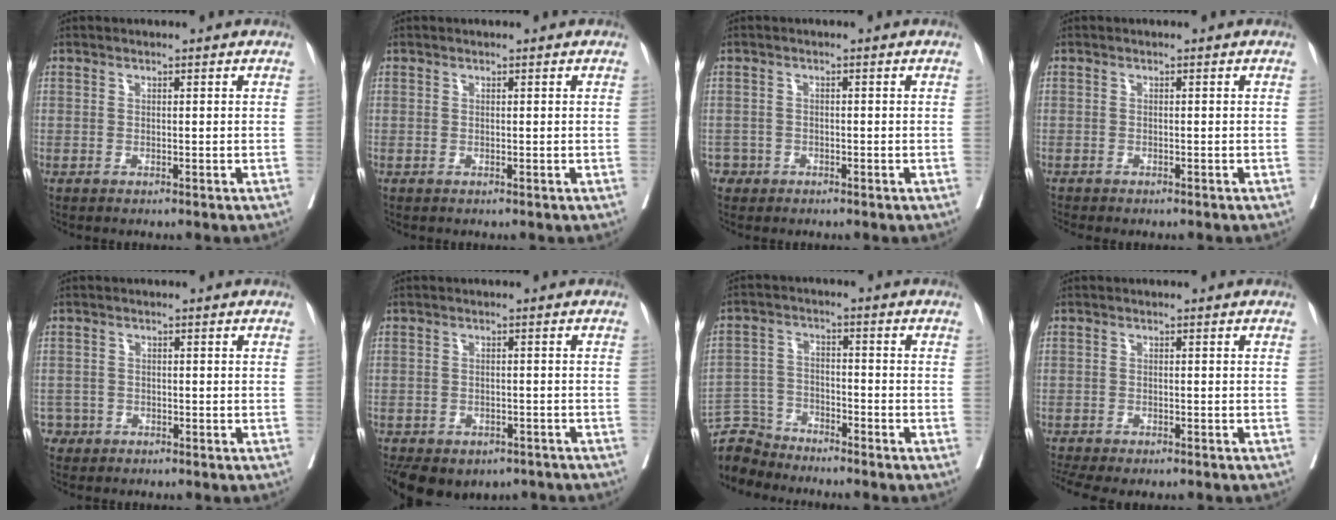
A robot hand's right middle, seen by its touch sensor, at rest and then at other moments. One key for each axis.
{"total": 0.0}
{"total": 1.5, "fx": -0.8, "fy": 1.3, "fz": -0.2, "tx": 0.004, "ty": 0.008, "tz": -0.017}
{"total": 1.9, "fx": -1.7, "fy": 0.4, "fz": 0.7, "tx": -0.011, "ty": -0.005, "tz": -0.023}
{"total": 1.8, "fx": -1.0, "fy": 1.5, "fz": -0.3, "tx": 0.005, "ty": 0.009, "tz": -0.022}
{"total": 12.4, "fx": -8.5, "fy": 7.5, "fz": 4.8, "tx": -0.105, "ty": -0.003, "tz": -0.102}
{"total": 6.8, "fx": -6.5, "fy": 1.3, "fz": -1.2, "tx": 0.020, "ty": 0.004, "tz": -0.132}
{"total": 6.7, "fx": -5.5, "fy": 1.8, "fz": 3.3, "tx": -0.051, "ty": -0.001, "tz": -0.085}